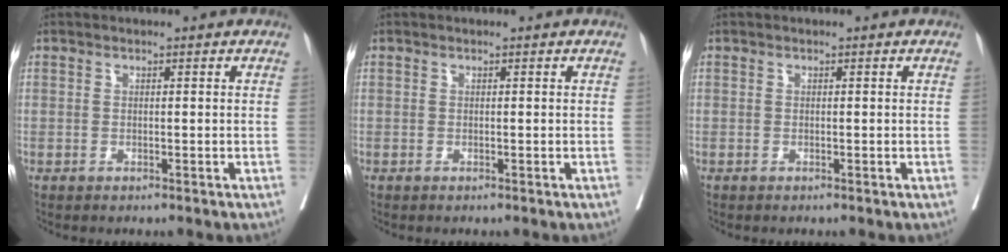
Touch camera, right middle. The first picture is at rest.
{"total": 0.0}
{"total": 0.0}